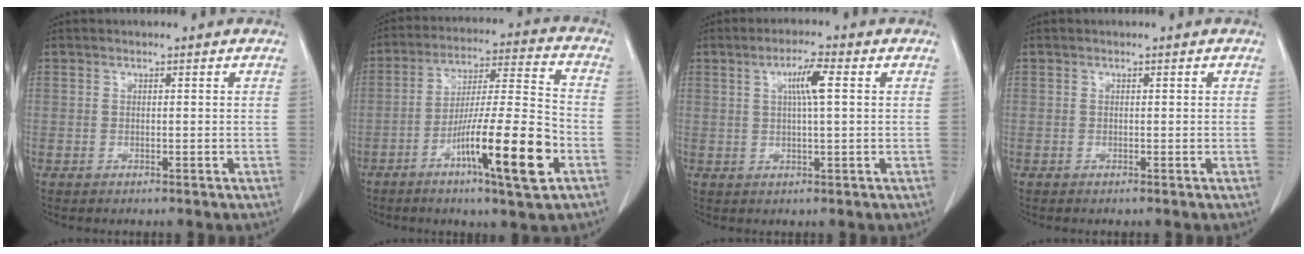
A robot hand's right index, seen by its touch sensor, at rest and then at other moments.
{"total": 15.7, "force": [-6.7, 0.8, 14.1], "torque": [-0.242, -0.009, -0.113]}
{"total": 4.6, "force": [1.3, 0.3, 4.4], "torque": [-0.080, 0.004, 0.021]}
{"total": 0.0}